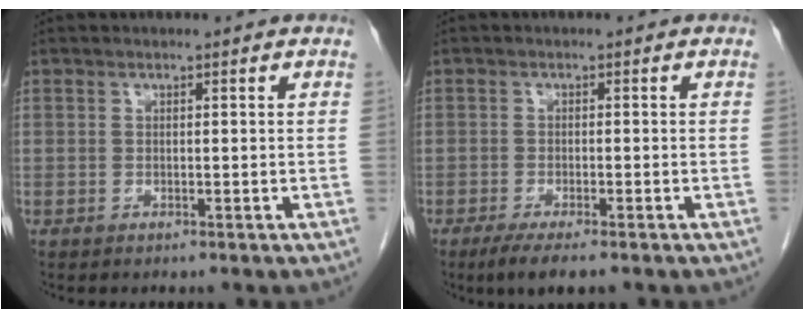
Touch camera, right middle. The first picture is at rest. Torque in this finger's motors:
{"motor_torque": [0.75, -0.64, 0.05, 0.05]}